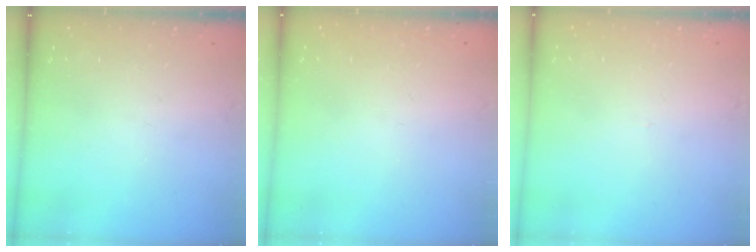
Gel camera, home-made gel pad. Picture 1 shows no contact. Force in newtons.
{"total": 1.6, "press": 1.6, "slide": 0.1}
{"total": 2.7, "press": 2.7, "slide": 0.3}